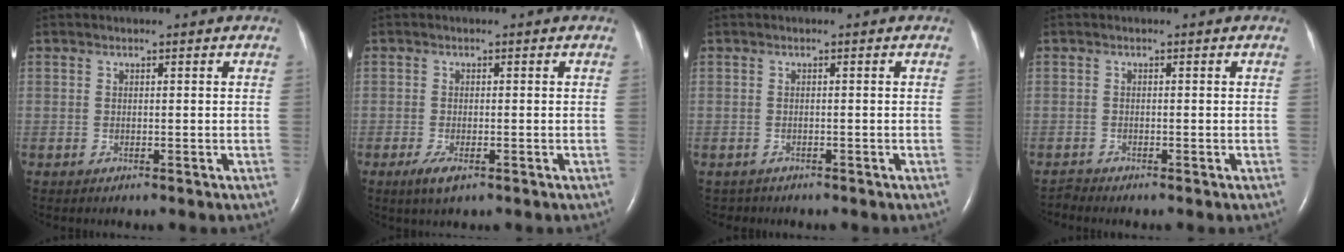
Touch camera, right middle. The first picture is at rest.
{"total": 2.6, "force": [-1.4, 0.8, 2.1], "torque": [-0.047, -0.005, -0.024]}
{"total": 1.1, "force": [-0.9, 0.6, -0.3], "torque": [-0.006, -0.001, -0.015]}
{"total": 0.8, "force": [-0.7, -0.3, -0.3], "torque": [0.005, -0.009, -0.013]}